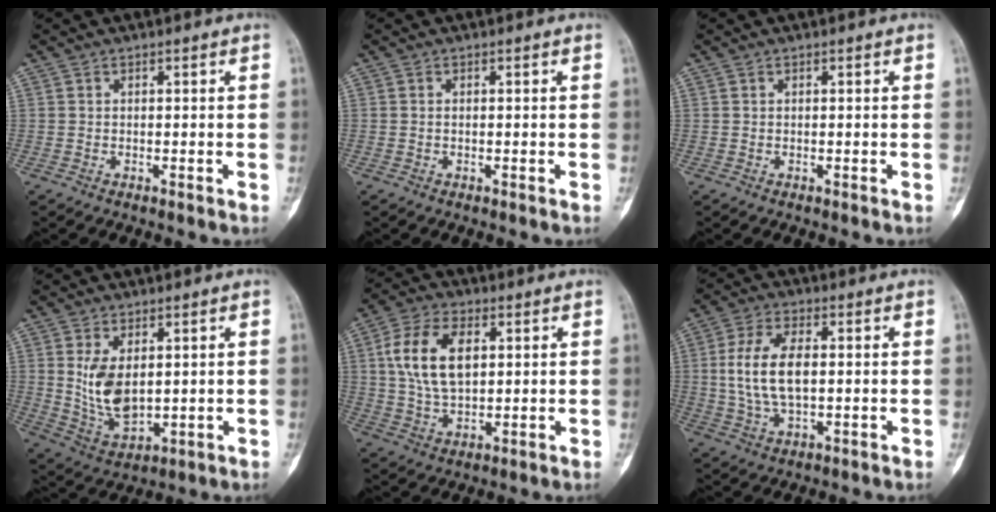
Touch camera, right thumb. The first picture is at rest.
{"total": 0.0}
{"total": 0.0}
{"total": 9.3, "force": [1.7, 5.4, 7.4], "torque": [-0.124, -0.019, 0.051]}
{"total": 12.0, "force": [2.7, 6.9, 9.4], "torque": [-0.170, 0.003, 0.053]}
{"total": 10.8, "force": [0.8, 5.5, 9.2], "torque": [-0.186, 0.005, 0.018]}